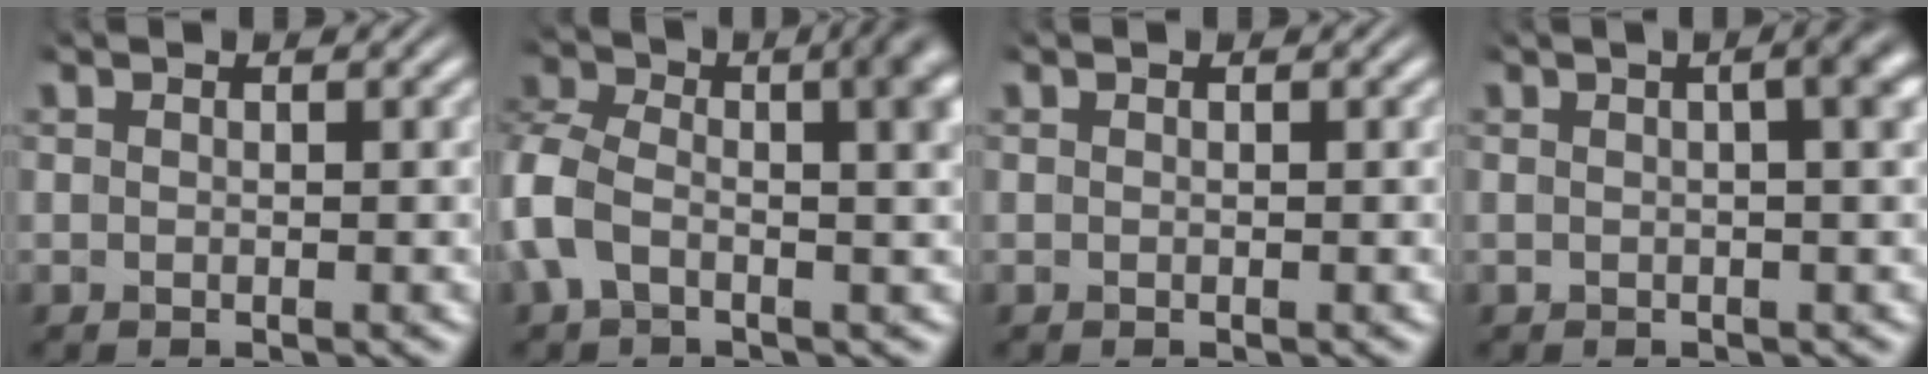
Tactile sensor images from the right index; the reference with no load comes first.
{"total": 7.3, "force": [-0.3, 4.4, 5.8], "torque": [-0.111, -0.006, -0.005]}
{"total": 0.0}
{"total": 6.0, "force": [1.9, 2.4, 5.2], "torque": [-0.033, 0.045, 0.009]}